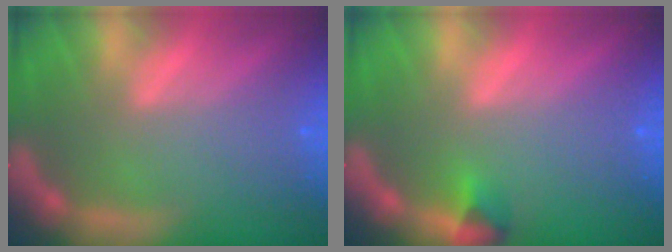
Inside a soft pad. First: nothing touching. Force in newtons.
{"total": 1.4}